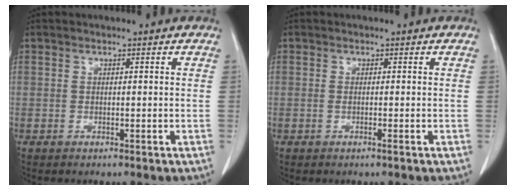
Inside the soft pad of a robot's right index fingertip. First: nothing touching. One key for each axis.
{"total": 0.9, "fx": -0.3, "fy": -0.2, "fz": 0.8, "tx": -0.017, "ty": -0.002, "tz": -0.004}